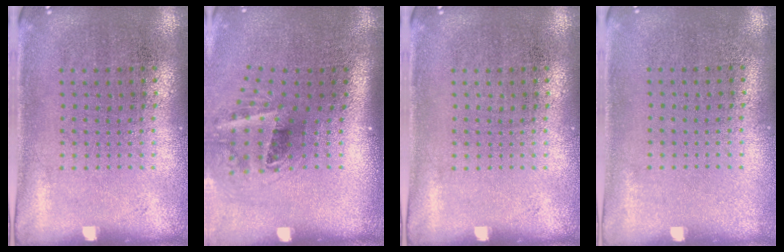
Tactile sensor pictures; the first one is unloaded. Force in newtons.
{"total": 2.2, "press": 1.3, "slide": 1.7}
{"total": 0.0}
{"total": 0.0}